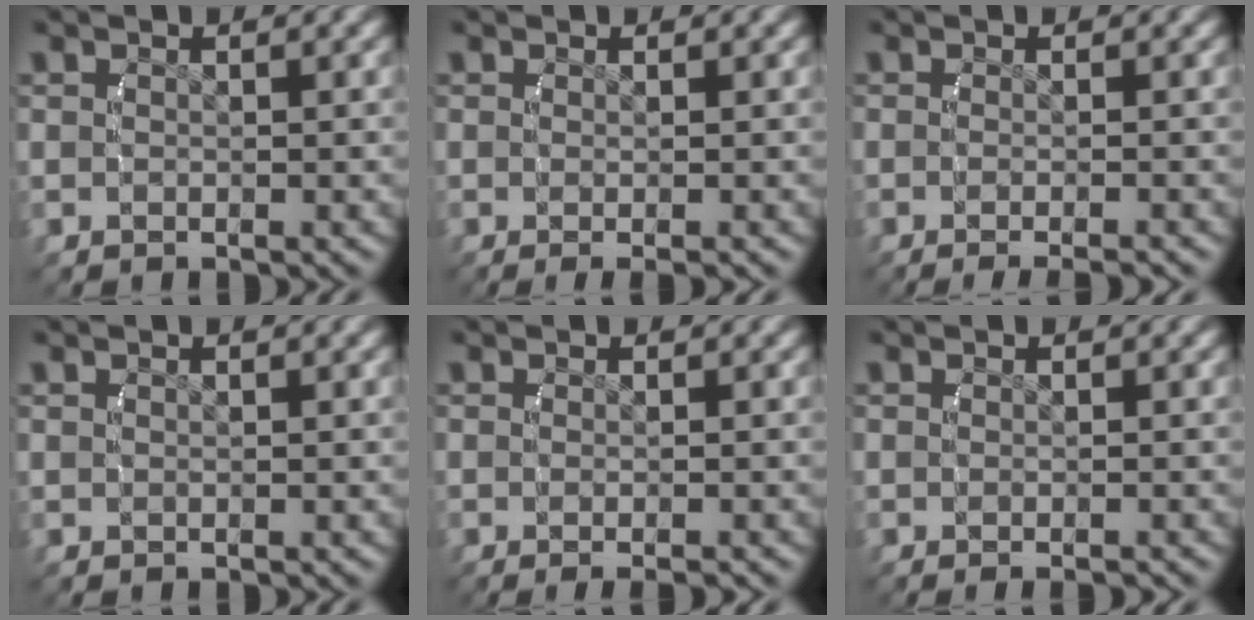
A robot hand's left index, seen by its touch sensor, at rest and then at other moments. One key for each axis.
{"total": 1.7, "fx": -1.0, "fy": 0.1, "fz": 1.4, "tx": -0.016, "ty": -0.002, "tz": -0.012}
{"total": 3.2, "fx": -2.7, "fy": 0.3, "fz": 1.7, "tx": -0.021, "ty": -0.008, "tz": -0.035}
{"total": 0.0}
{"total": 1.7, "fx": -1.2, "fy": 0.0, "fz": 1.2, "tx": -0.015, "ty": -0.002, "tz": -0.015}
{"total": 1.0, "fx": -0.8, "fy": 0.0, "fz": 0.6, "tx": -0.009, "ty": 0.000, "tz": -0.010}